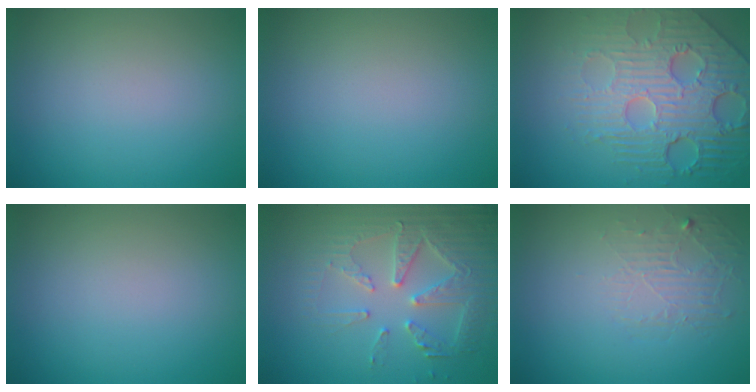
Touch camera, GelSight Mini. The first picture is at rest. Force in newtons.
{"total": 0.0}
{"total": 7.9, "press": 5.6, "slide": 5.5}
{"total": 0.0}
{"total": 4.5, "press": 4.5, "slide": 0.3}
{"total": 1.9, "press": 0.6, "slide": 1.8}